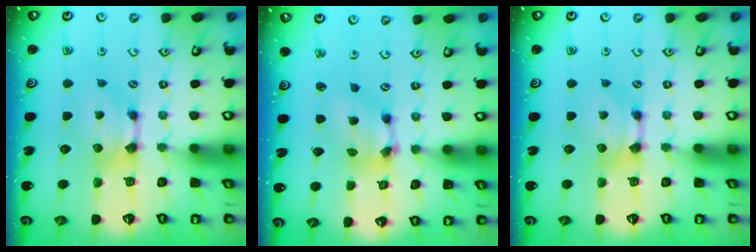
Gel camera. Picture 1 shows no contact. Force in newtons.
{"total": 4.3, "press": 3.9, "slide": 1.7}
{"total": 0.0}